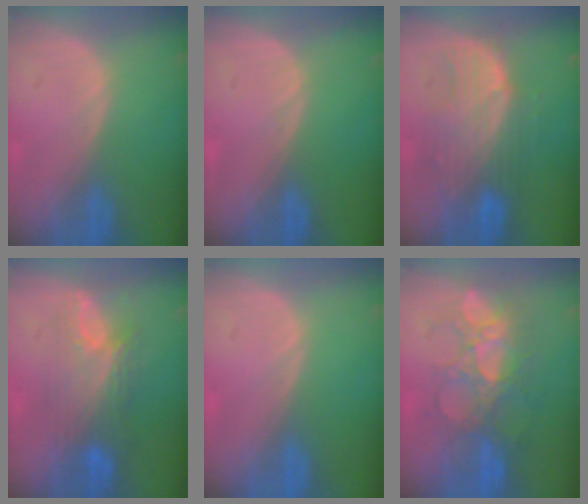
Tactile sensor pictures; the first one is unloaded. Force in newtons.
{"total": 0.0}
{"total": 8.9, "press": 8.3, "slide": 3.2}
{"total": 7.5, "press": 7.4, "slide": 1.4}
{"total": 0.0}
{"total": 8.9, "press": 8.7, "slide": 1.6}